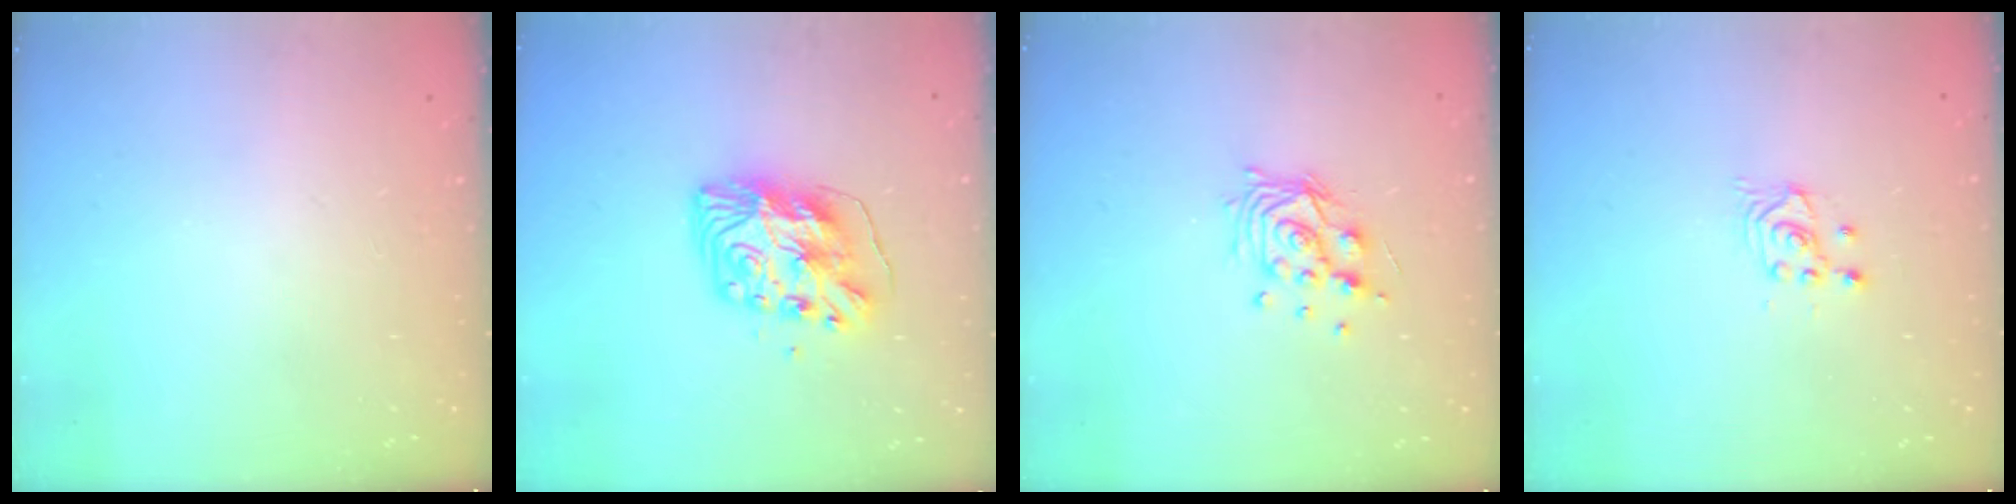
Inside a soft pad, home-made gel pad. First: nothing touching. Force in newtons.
{"total": 11.3, "press": 11.3, "slide": 1.1}
{"total": 10.5, "press": 10.5, "slide": 0.6}
{"total": 2.6, "press": 2.5, "slide": 0.3}